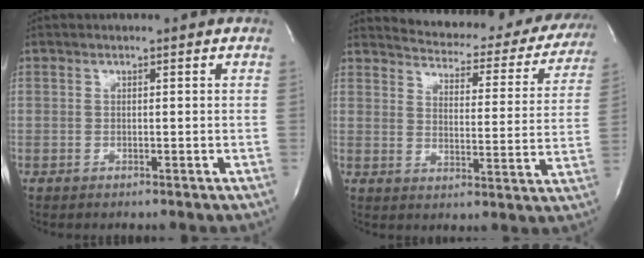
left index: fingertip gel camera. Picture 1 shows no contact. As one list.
[{"total": 22.9, "force": [21.3, 5.6, 6.0], "torque": [-0.078, -0.063, 0.244]}]